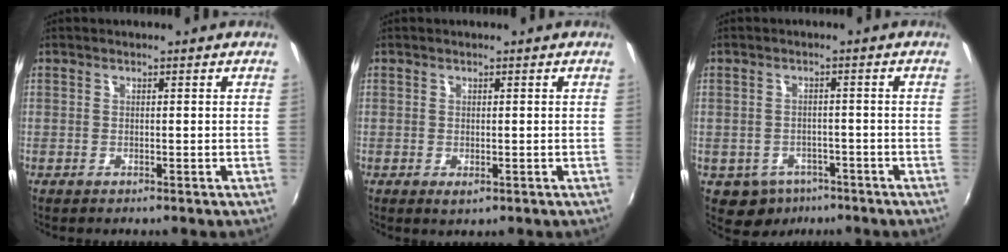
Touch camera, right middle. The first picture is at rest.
{"total": 1.1, "force": [-0.1, 0.7, 0.8], "torque": [-0.015, -0.004, -0.001]}
{"total": 5.6, "force": [-3.5, 4.1, 1.4], "torque": [-0.039, -0.002, -0.043]}